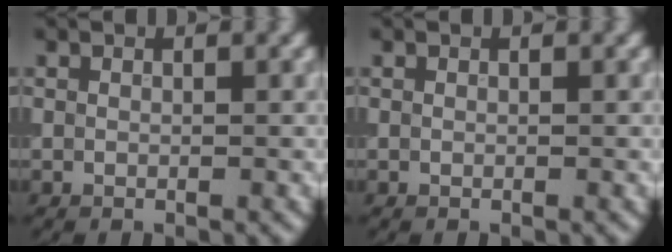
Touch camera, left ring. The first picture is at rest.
{"total": 0.0}